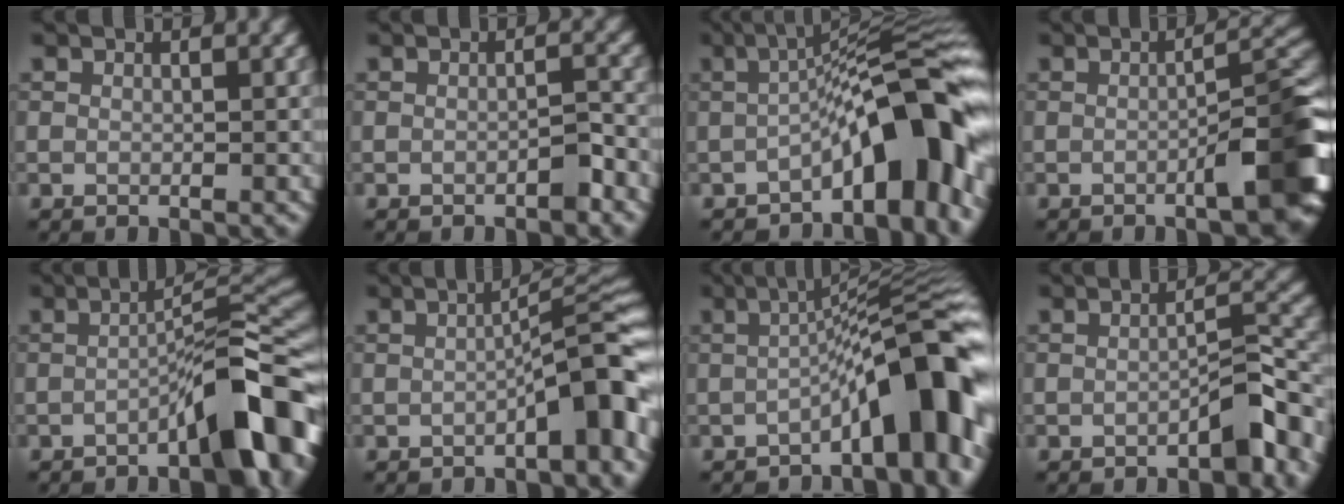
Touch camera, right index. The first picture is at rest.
{"total": 1.4, "force": [-1.0, 0.2, 1.0], "torque": [-0.013, 0.005, -0.016]}
{"total": 10.6, "force": [-3.9, 2.8, 9.4], "torque": [-0.117, 0.026, -0.071]}
{"total": 7.3, "force": [-2.8, 1.5, 6.6], "torque": [-0.080, 0.018, -0.042]}
{"total": 8.9, "force": [-4.2, 1.9, 7.6], "torque": [-0.097, 0.025, -0.071]}
{"total": 6.3, "force": [-2.4, 1.2, 5.7], "torque": [-0.075, 0.025, -0.041]}
{"total": 10.3, "force": [-3.9, 2.5, 9.2], "torque": [-0.110, 0.025, -0.065]}
{"total": 3.5, "force": [-2.2, 0.7, 2.6], "torque": [-0.036, 0.019, -0.036]}